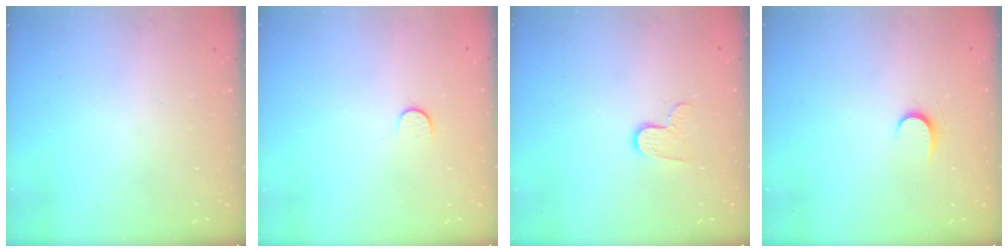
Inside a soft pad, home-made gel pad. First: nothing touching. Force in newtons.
{"total": 5.0, "press": 5.0, "slide": 0.5}
{"total": 6.4, "press": 6.4, "slide": 0.5}
{"total": 4.9, "press": 4.8, "slide": 0.5}